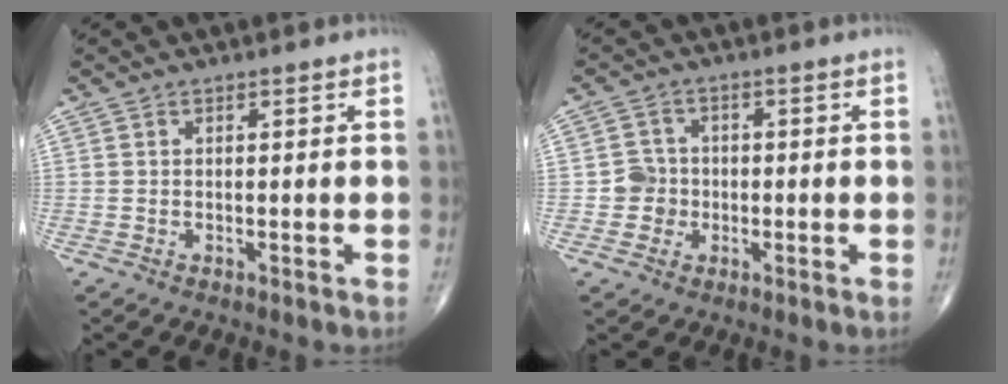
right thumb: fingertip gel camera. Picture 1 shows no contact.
{"total": 3.9, "force": [-0.9, 3.7, 0.5], "torque": [0.016, 0.011, -0.022]}